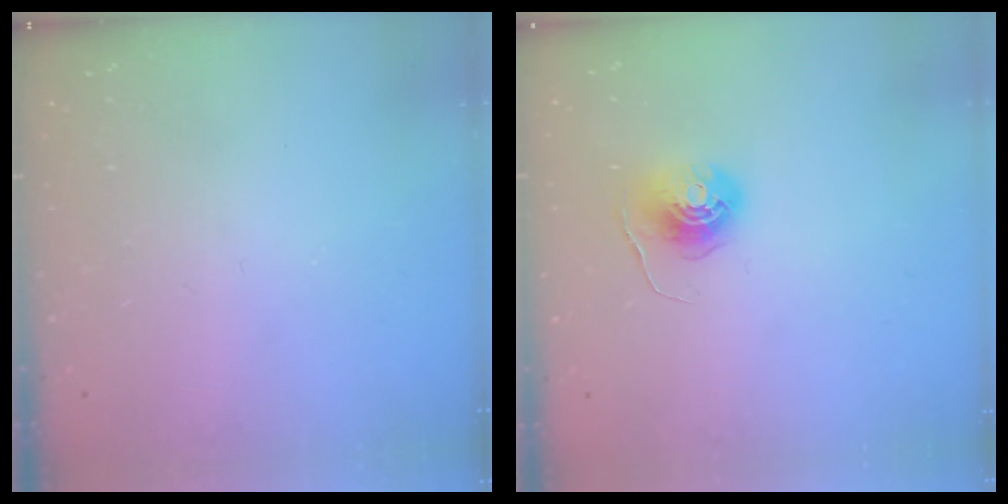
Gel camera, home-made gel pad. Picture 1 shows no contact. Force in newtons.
{"total": 6.7, "press": 6.7, "slide": 0.3}